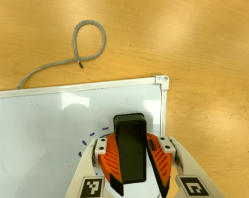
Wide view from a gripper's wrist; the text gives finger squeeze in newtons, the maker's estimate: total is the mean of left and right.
{"total": 13.3, "left": 14.9, "right": 11.7}